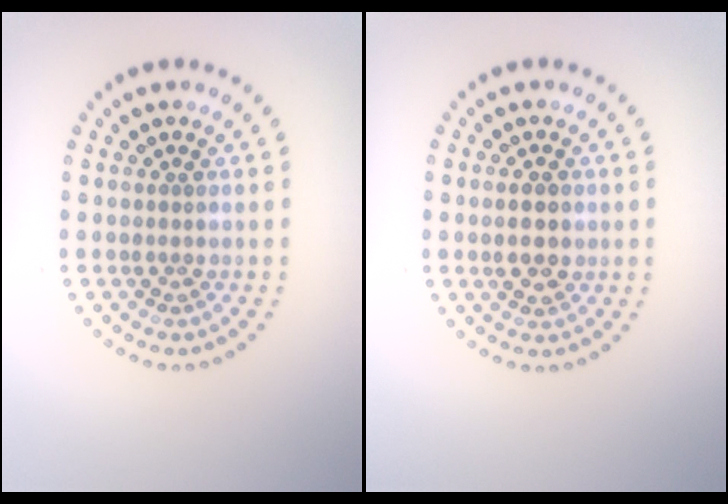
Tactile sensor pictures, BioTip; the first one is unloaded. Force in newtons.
{"total": 2.3, "press": 2.3, "slide": 0.3}